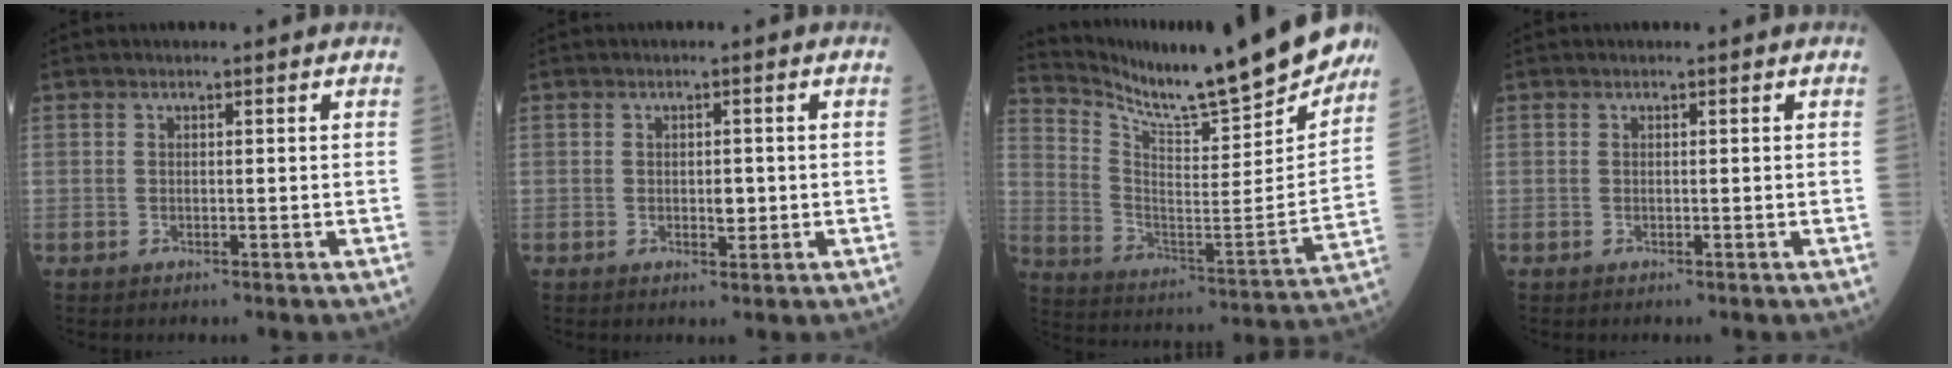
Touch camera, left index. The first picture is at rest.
{"total": 1.8, "force": [-0.3, 0.9, 1.5], "torque": [-0.020, -0.003, -0.005]}
{"total": 21.9, "force": [19.7, 1.4, 9.4], "torque": [-0.171, -0.077, 0.292]}
{"total": 0.0}